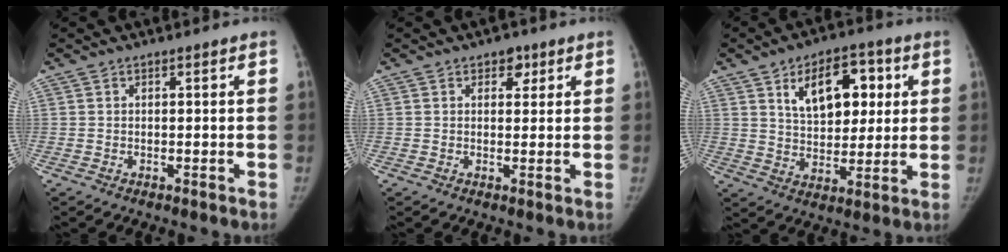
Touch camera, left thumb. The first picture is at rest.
{"total": 2.9, "force": [1.6, 1.9, 1.4], "torque": [0.001, -0.005, 0.018]}
{"total": 13.8, "force": [4.9, 8.4, 9.8], "torque": [-0.103, -0.010, 0.081]}